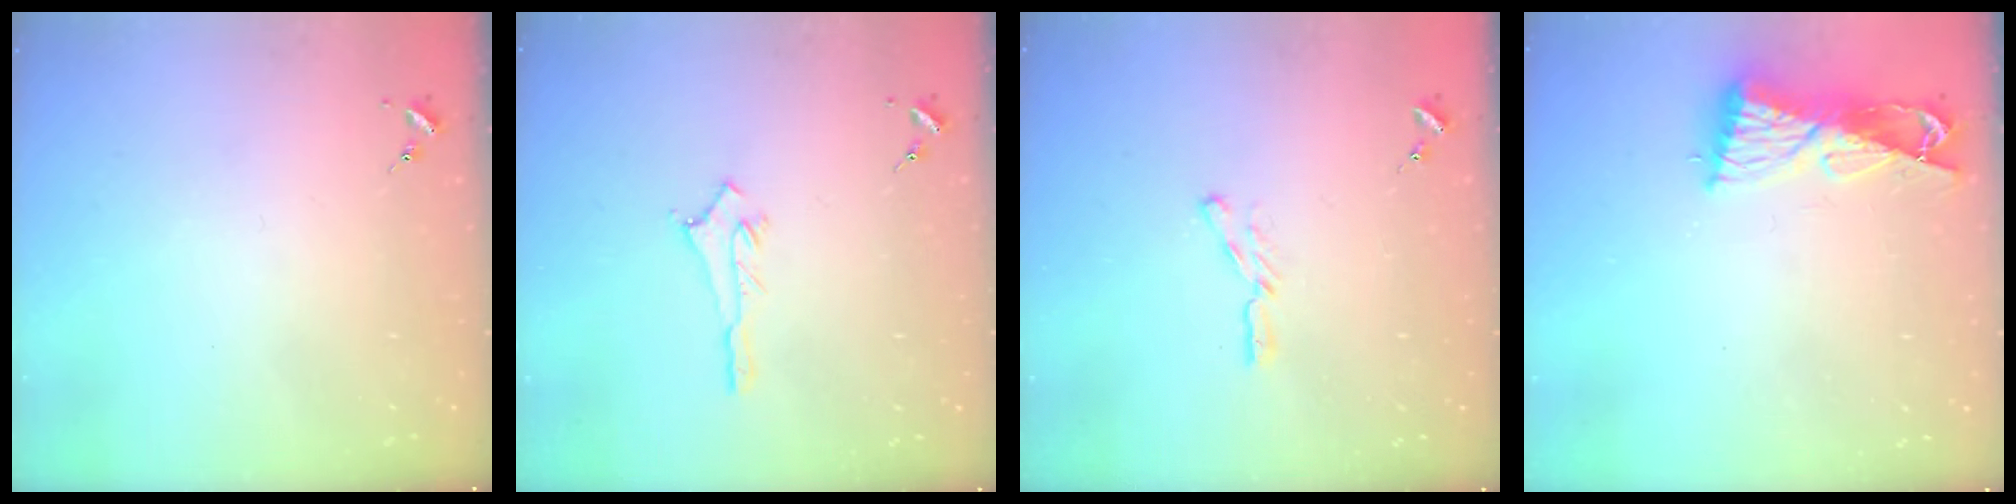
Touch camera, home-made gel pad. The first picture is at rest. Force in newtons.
{"total": 2.9, "press": 2.8, "slide": 0.4}
{"total": 4.7, "press": 4.7, "slide": 0.3}
{"total": 9.5, "press": 9.4, "slide": 0.8}